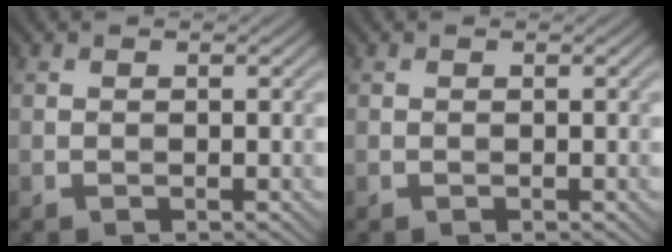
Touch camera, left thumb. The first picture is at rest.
{"total": 0.0}